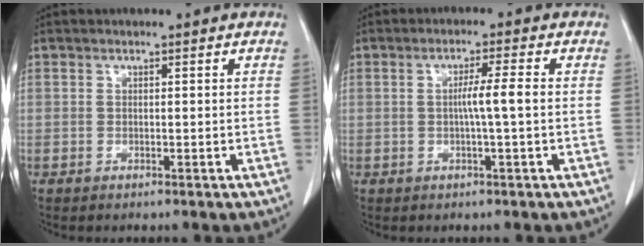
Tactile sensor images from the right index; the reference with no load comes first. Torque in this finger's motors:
{"motor_torque": [0.65, -0.25, 0.34, 0.06]}